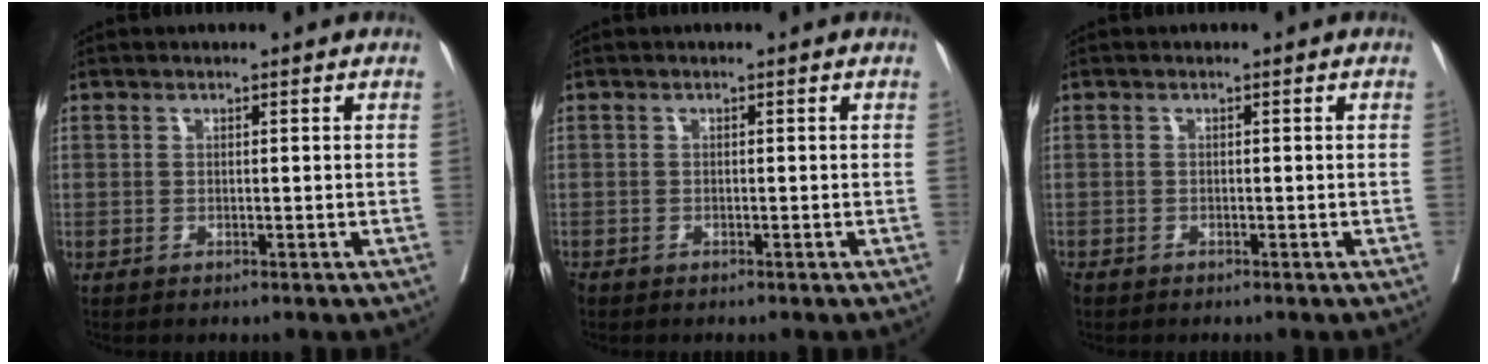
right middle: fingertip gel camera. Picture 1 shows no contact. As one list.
[{"total": 1.3, "force": [-1.0, 0.8, 0.3], "torque": [-0.012, -0.002, -0.019]}, {"total": 1.3, "force": [-1.0, 0.8, 0.3], "torque": [-0.011, -0.002, -0.018]}]